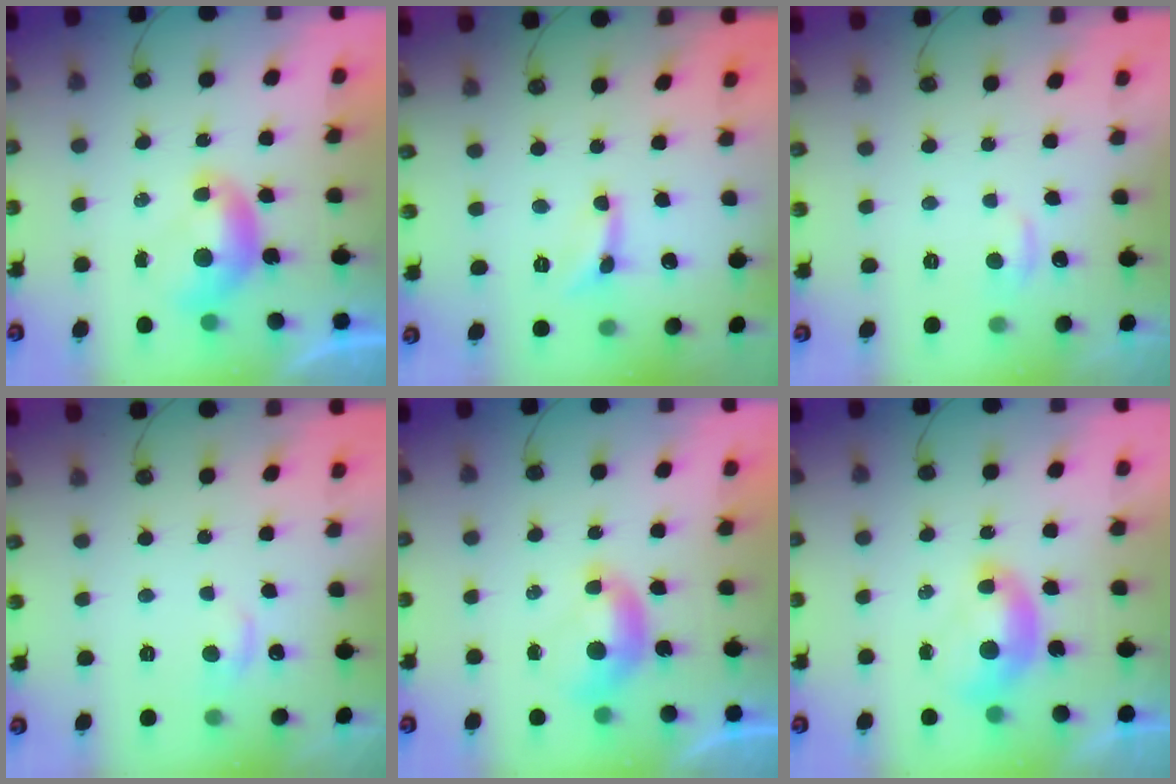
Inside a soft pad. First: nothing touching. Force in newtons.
{"total": 0.9, "press": 0.8, "slide": 0.3}
{"total": 1.2, "press": 1.0, "slide": 0.7}
{"total": 1.1, "press": 0.6, "slide": 0.9}
{"total": 0.6, "press": 0.1, "slide": 0.6}
{"total": 2.0, "press": 2.0, "slide": 0.4}